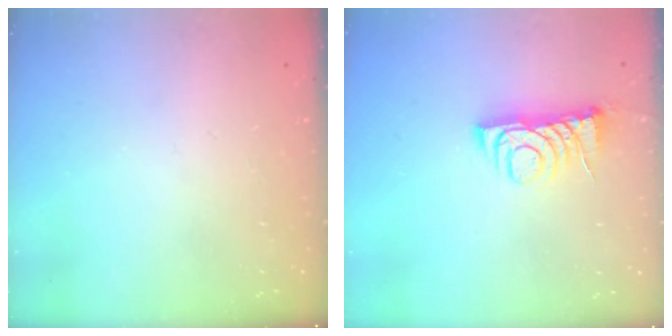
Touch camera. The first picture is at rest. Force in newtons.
{"total": 7.0, "press": 6.9, "slide": 0.9}